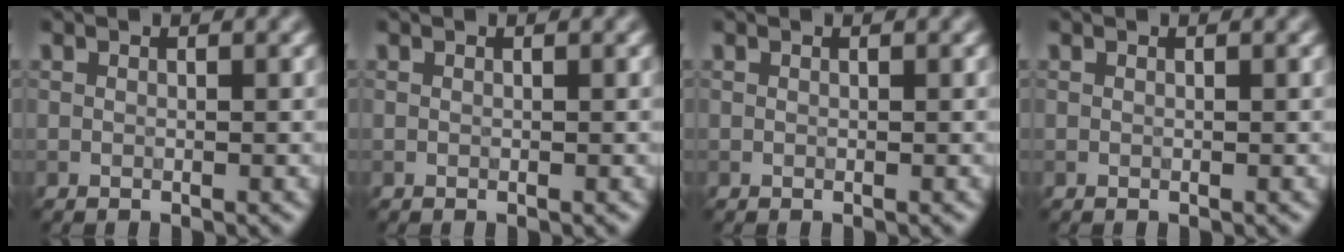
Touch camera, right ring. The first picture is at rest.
{"total": 0.0}
{"total": 0.0}
{"total": 0.0}